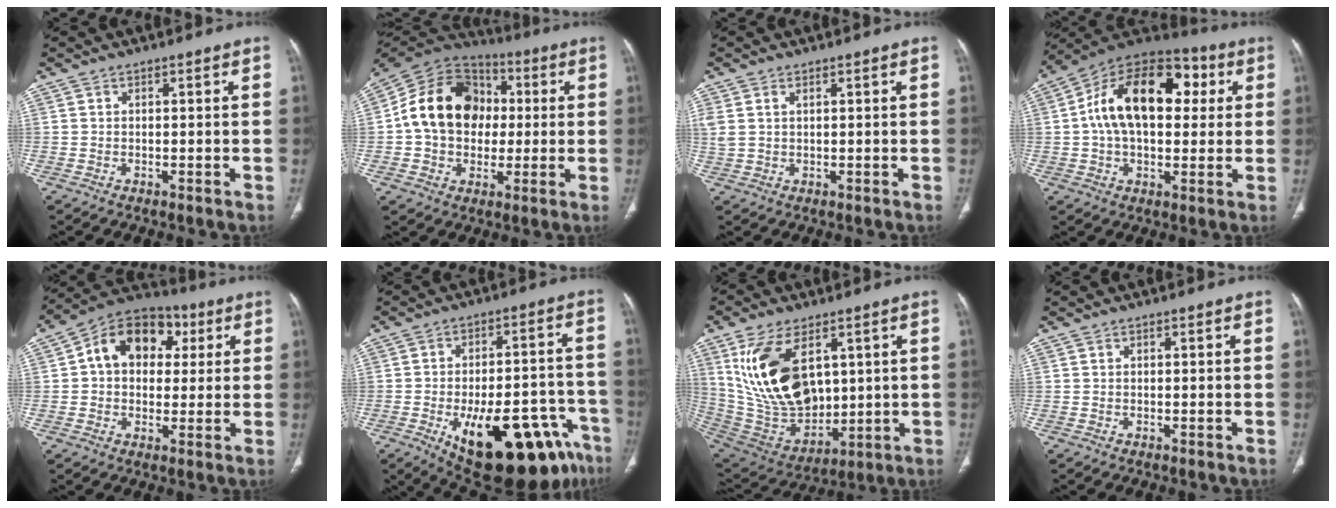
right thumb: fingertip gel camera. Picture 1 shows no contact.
{"total": 18.7, "force": [1.0, 14.7, 11.6], "torque": [-0.171, 0.029, 0.011]}
{"total": 3.5, "force": [1.1, 2.1, 2.5], "torque": [-0.078, 0.013, 0.032]}
{"total": 21.2, "force": [3.7, 12.9, 16.3], "torque": [-0.246, 0.030, 0.049]}
{"total": 14.3, "force": [3.5, 10.6, 9.0], "torque": [-0.103, 0.020, 0.045]}
{"total": 25.3, "force": [-12.2, 10.7, 19.5], "torque": [-0.203, 0.051, -0.157]}
{"total": 20.6, "force": [6.1, 12.2, 15.5], "torque": [-0.268, -0.030, 0.140]}
{"total": 0.0}